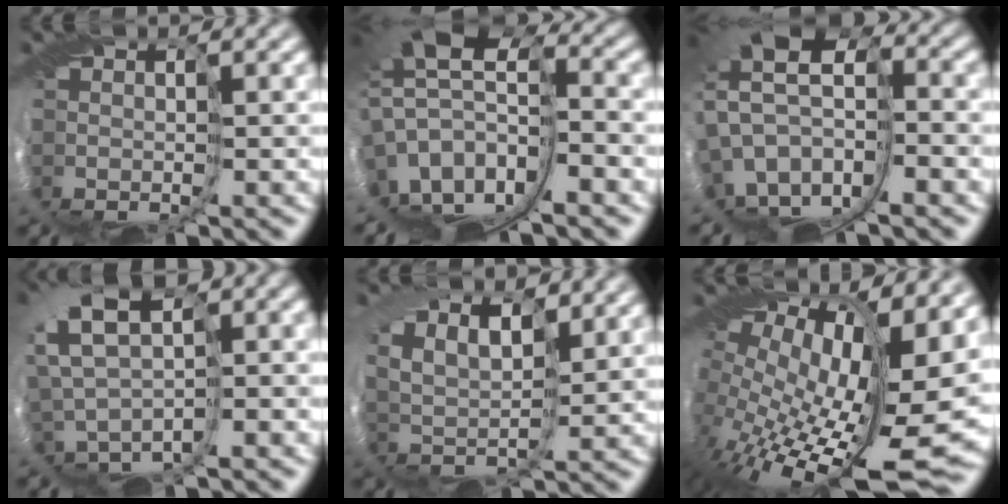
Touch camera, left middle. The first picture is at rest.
{"total": 9.0, "force": [-2.8, 5.4, 6.6], "torque": [-0.129, 0.008, -0.014]}
{"total": 10.5, "force": [0.7, 6.8, 8.1], "torque": [-0.181, -0.005, 0.043]}
{"total": 5.2, "force": [2.6, 2.3, 3.9], "torque": [-0.078, 0.045, 0.061]}
{"total": 3.4, "force": [3.4, 0.4, 0.4], "torque": [-0.010, 0.024, 0.050]}
{"total": 12.0, "force": [0.1, 5.8, 10.5], "torque": [-0.186, -0.048, 0.041]}